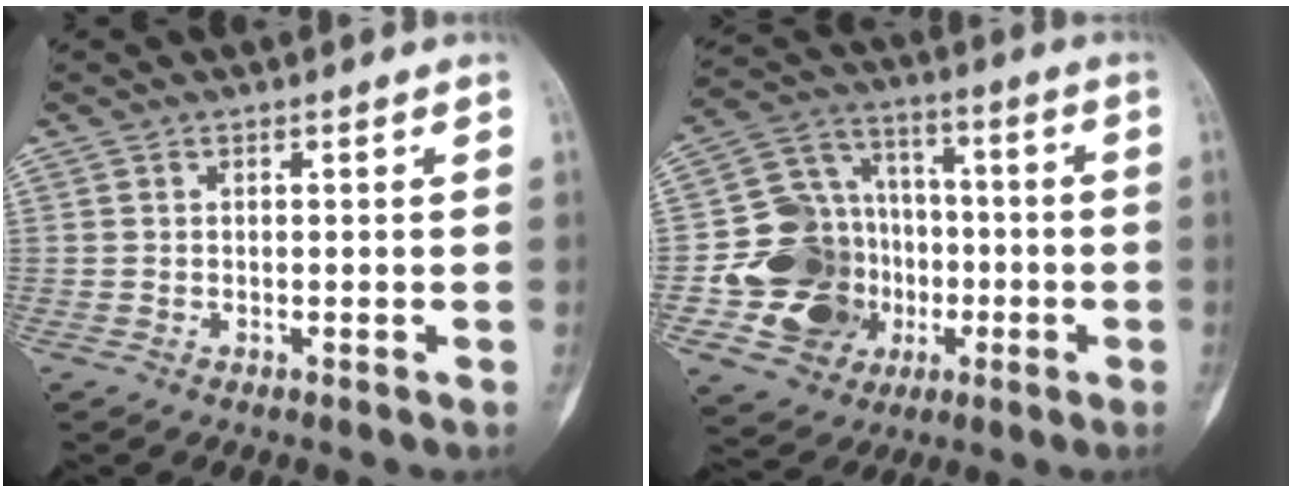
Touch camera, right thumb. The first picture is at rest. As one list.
[{"total": 17.5, "force": [-3.5, 15.6, 7.2], "torque": [-0.082, 0.061, -0.048]}]